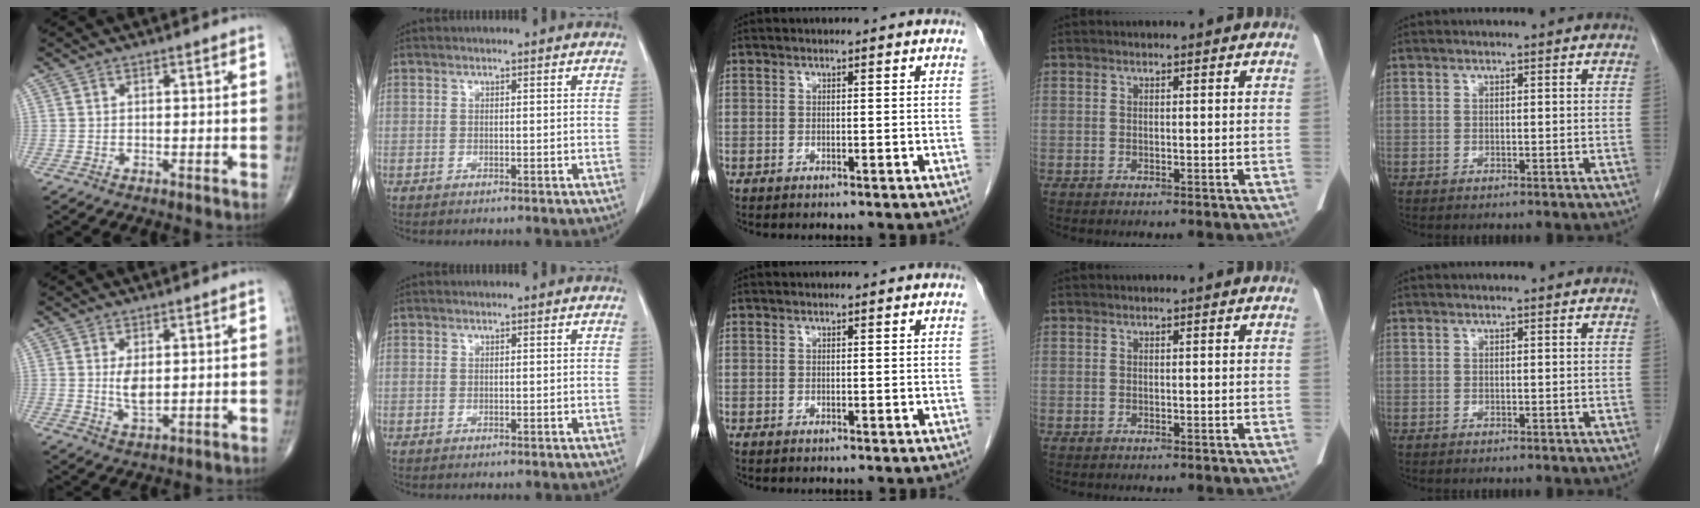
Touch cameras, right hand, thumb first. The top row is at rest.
{"thumb": {"total": 4.2, "force": [0.7, 2.0, 3.7], "torque": [-0.062, -0.013, 0.019]}}